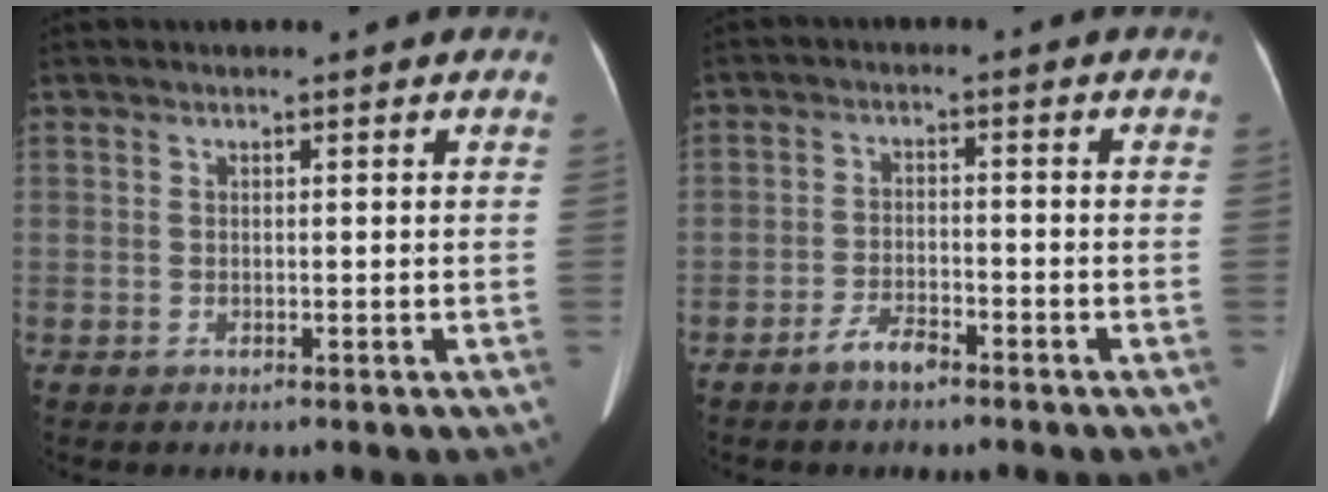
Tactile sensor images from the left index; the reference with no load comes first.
{"total": 3.5, "force": [-2.8, 1.0, 1.8], "torque": [-0.039, 0.001, -0.051]}